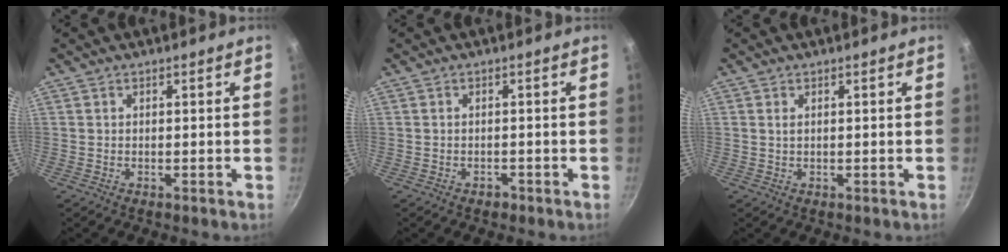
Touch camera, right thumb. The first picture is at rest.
{"total": 1.1, "force": [-0.8, 0.7, 0.3], "torque": [-0.004, 0.005, -0.013]}
{"total": 0.8, "force": [0.3, 0.4, 0.6], "torque": [-0.016, 0.003, 0.009]}